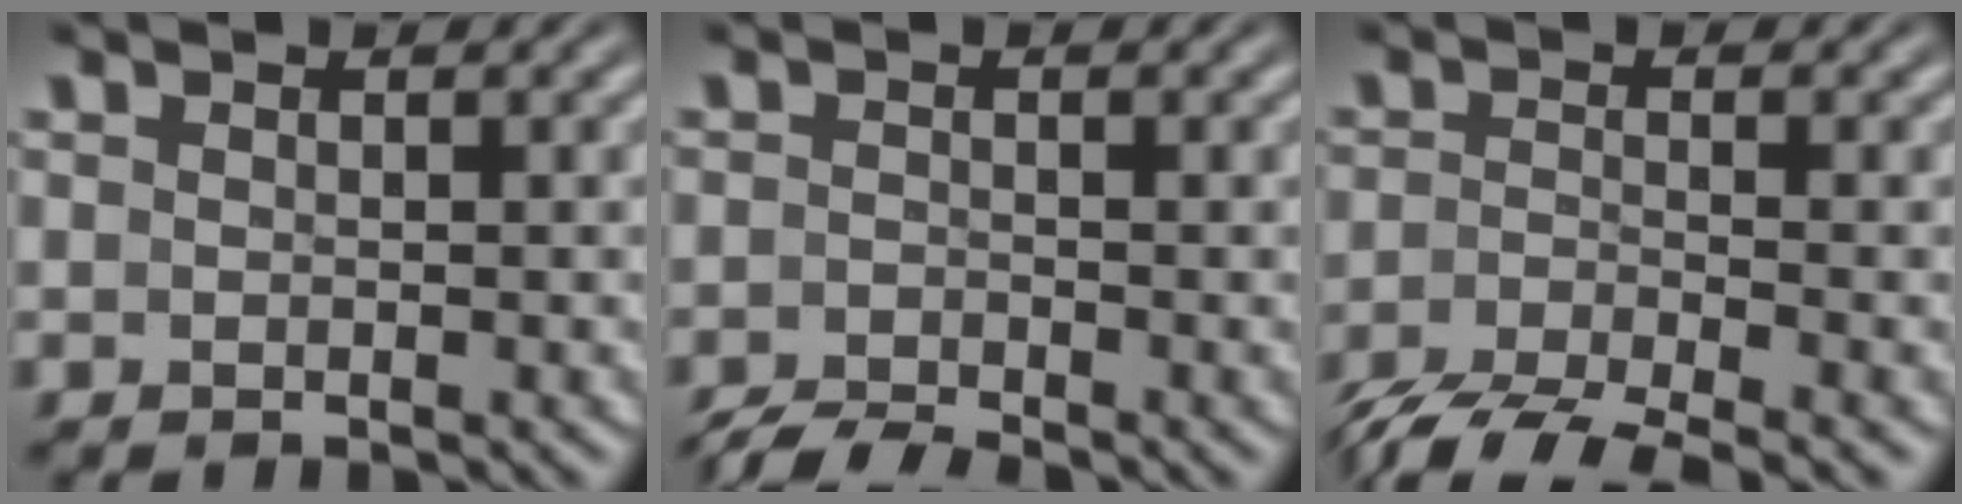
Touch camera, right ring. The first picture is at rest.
{"total": 3.5, "force": [-3.2, 0.8, 1.0], "torque": [-0.009, -0.015, -0.048]}
{"total": 6.9, "force": [-5.7, 2.0, 3.4], "torque": [-0.057, -0.019, -0.077]}